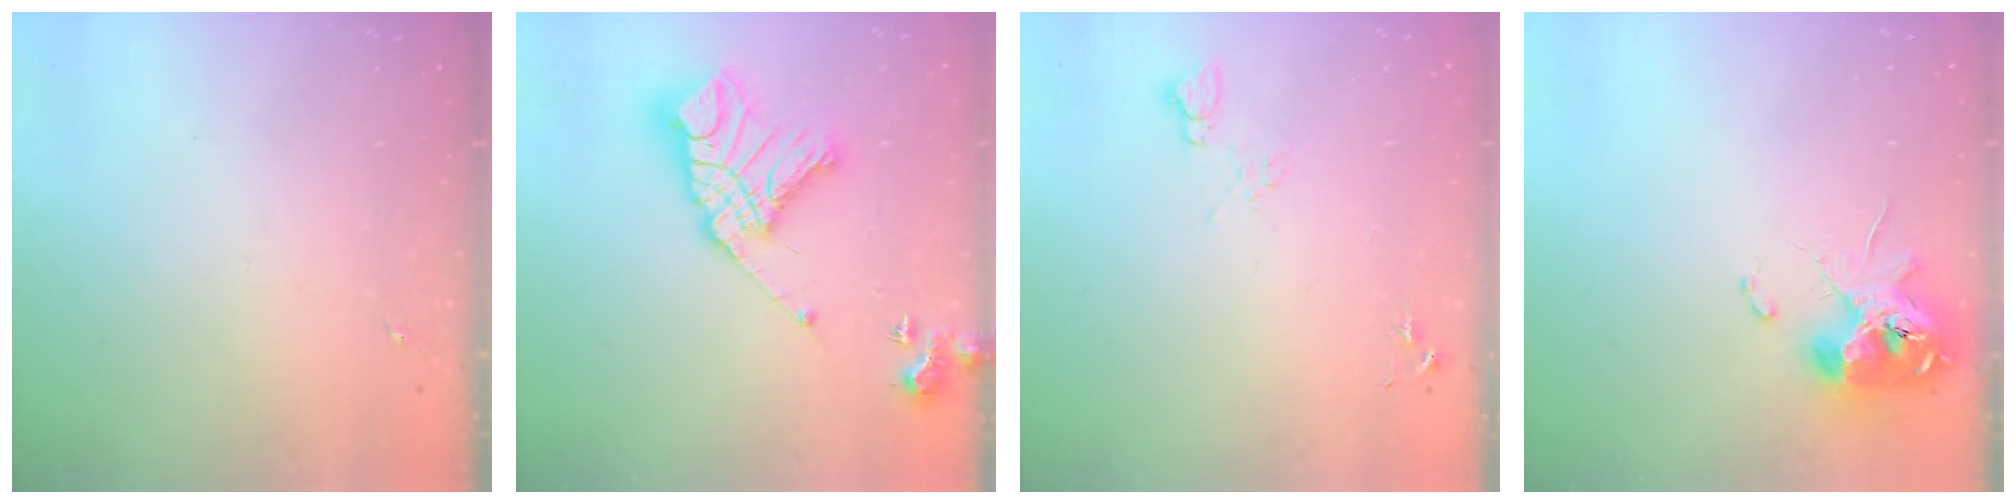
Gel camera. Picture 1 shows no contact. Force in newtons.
{"total": 18.9, "press": 18.8, "slide": 2.1}
{"total": 6.6, "press": 6.6, "slide": 0.8}
{"total": 11.4, "press": 11.3, "slide": 1.8}